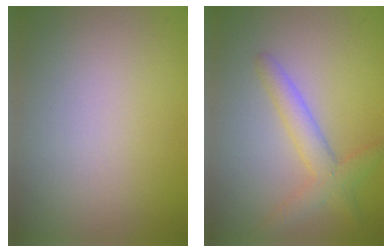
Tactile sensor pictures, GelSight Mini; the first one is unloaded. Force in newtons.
{"total": 2.8, "press": 2.8, "slide": 0.1}